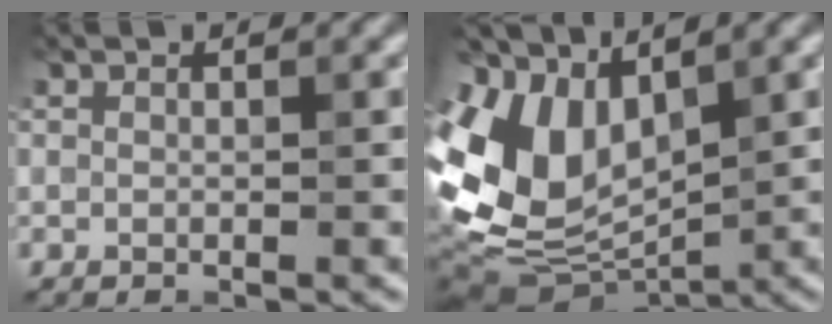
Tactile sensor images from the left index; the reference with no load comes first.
{"total": 8.6, "force": [0.9, 6.1, 6.0], "torque": [-0.126, -0.014, 0.015]}